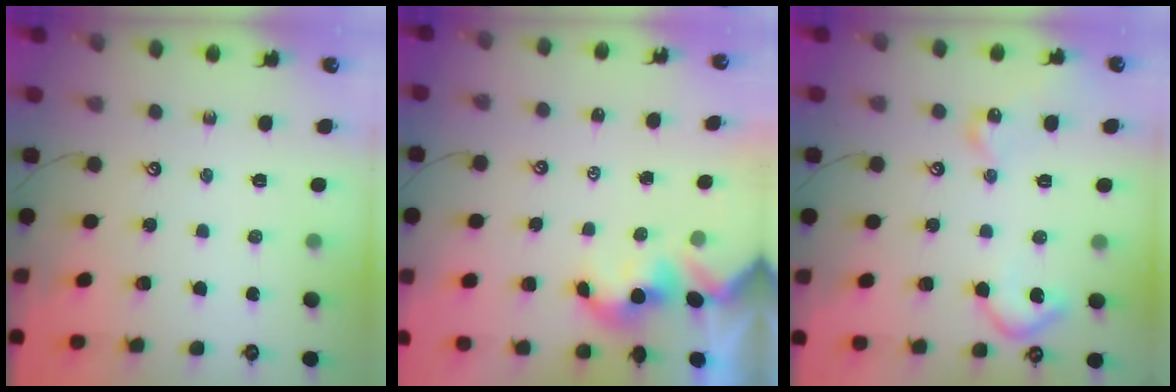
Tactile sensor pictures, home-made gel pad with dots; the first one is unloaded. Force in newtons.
{"total": 1.7, "press": 1.7, "slide": 0.2}
{"total": 9.4, "press": 9.4, "slide": 0.7}